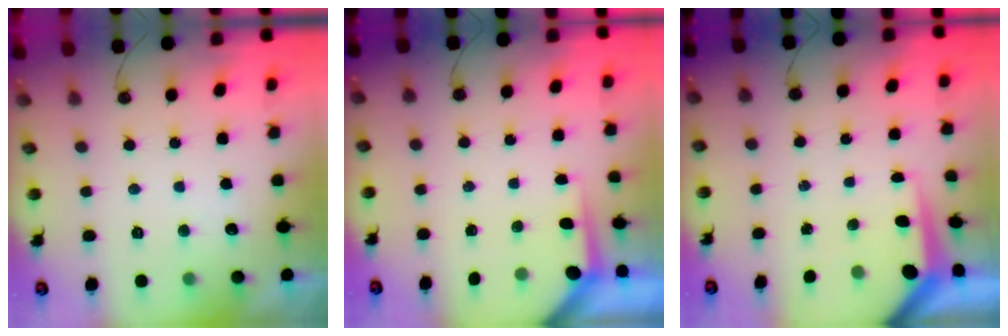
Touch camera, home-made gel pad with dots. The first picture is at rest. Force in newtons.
{"total": 3.7, "press": 3.7, "slide": 0.3}
{"total": 6.2, "press": 6.2, "slide": 0.6}